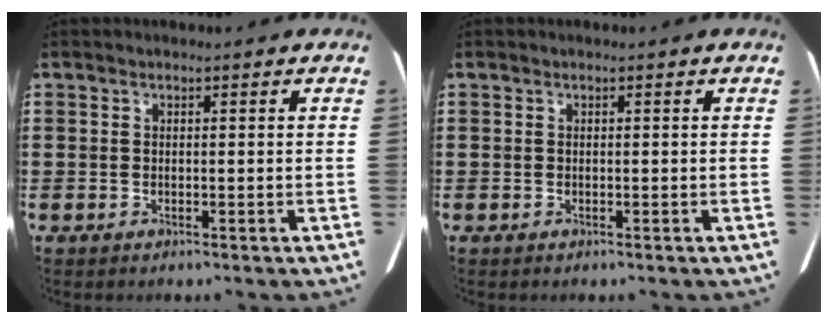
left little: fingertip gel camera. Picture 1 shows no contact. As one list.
[{"total": 0.0}]